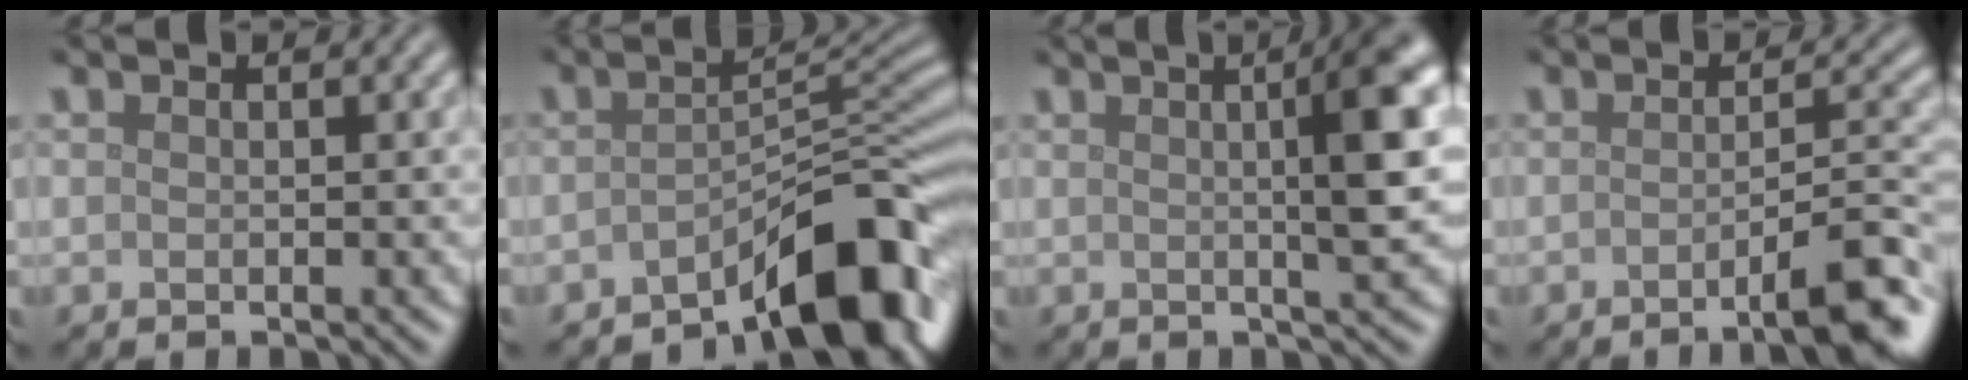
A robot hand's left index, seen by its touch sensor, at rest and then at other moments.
{"total": 9.4, "force": [-6.0, 2.8, 6.6], "torque": [-0.073, 0.013, -0.099]}
{"total": 6.6, "force": [1.2, 1.2, 6.4], "torque": [-0.076, 0.014, 0.018]}
{"total": 5.8, "force": [-2.9, 1.0, 4.9], "torque": [-0.057, 0.011, -0.051]}